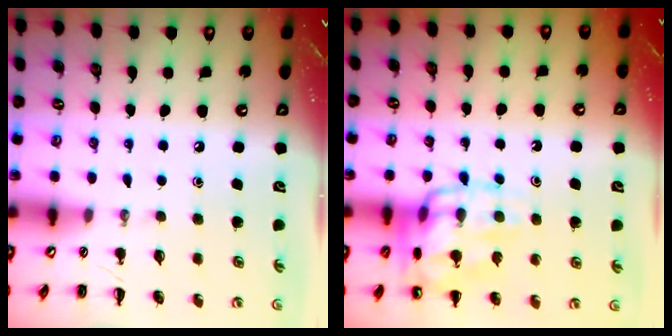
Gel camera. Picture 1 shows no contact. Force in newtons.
{"total": 14.0, "press": 13.9, "slide": 1.2}